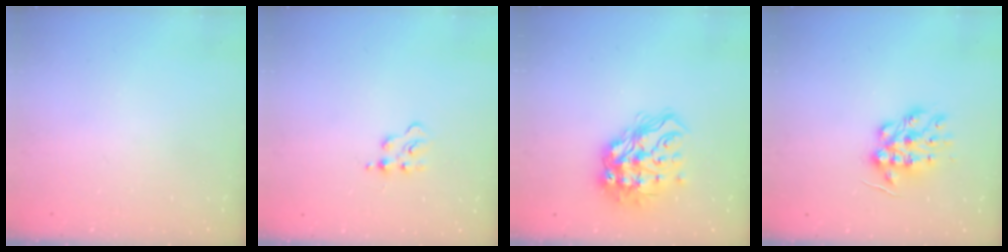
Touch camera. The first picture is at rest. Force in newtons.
{"total": 2.8, "press": 2.8, "slide": 0.3}
{"total": 16.6, "press": 16.5, "slide": 1.9}
{"total": 13.8, "press": 13.8, "slide": 0.3}